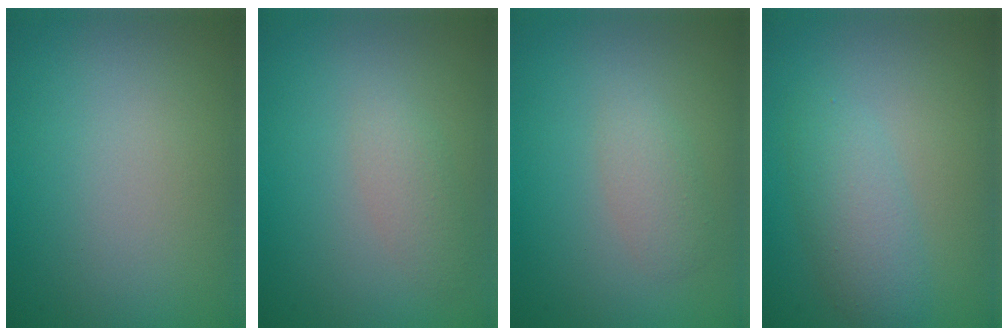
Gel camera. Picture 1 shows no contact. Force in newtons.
{"total": 1.6, "press": 1.6, "slide": 0.1}
{"total": 1.8, "press": 1.8, "slide": 0.0}
{"total": 2.9, "press": 2.8, "slide": 0.2}